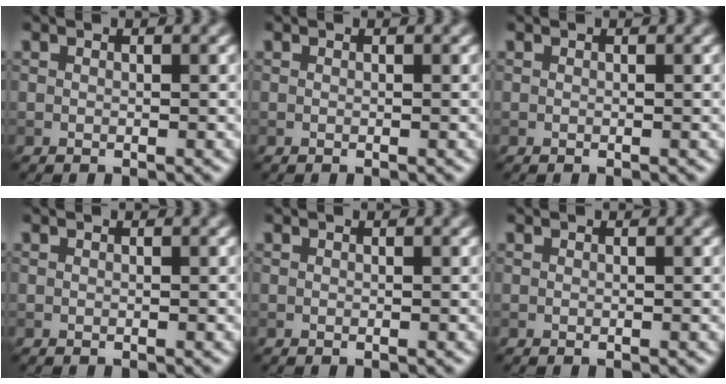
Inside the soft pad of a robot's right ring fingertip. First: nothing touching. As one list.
[{"total": 0.0}, {"total": 0.0}, {"total": 0.0}, {"total": 0.0}, {"total": 0.0}]